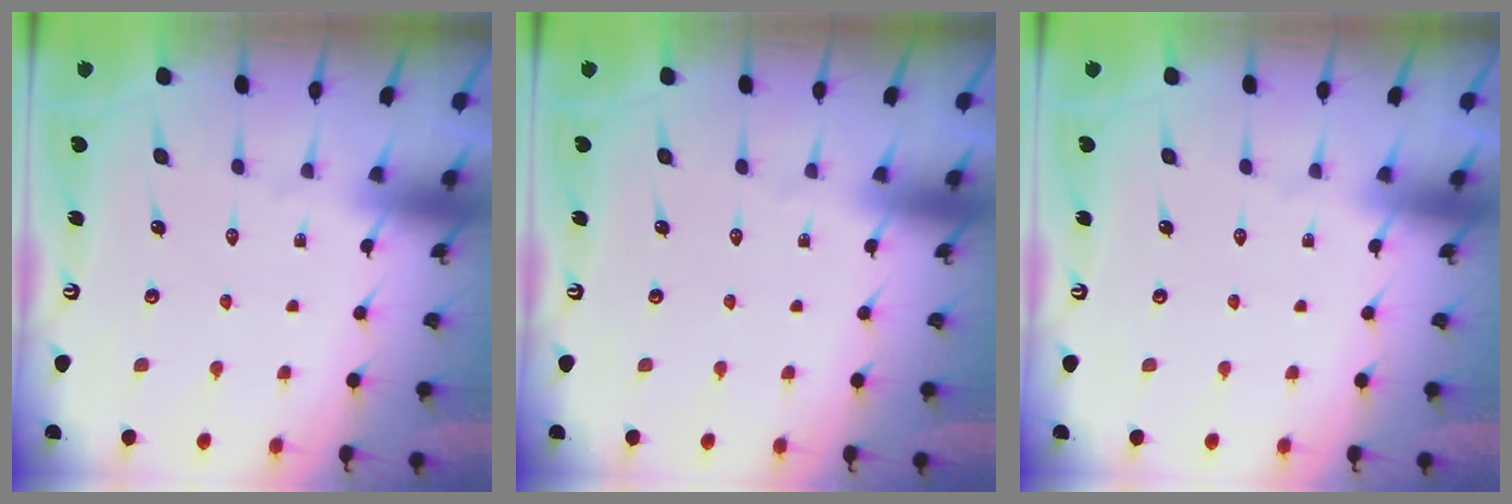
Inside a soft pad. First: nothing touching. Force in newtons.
{"total": 0.0}
{"total": 0.0}